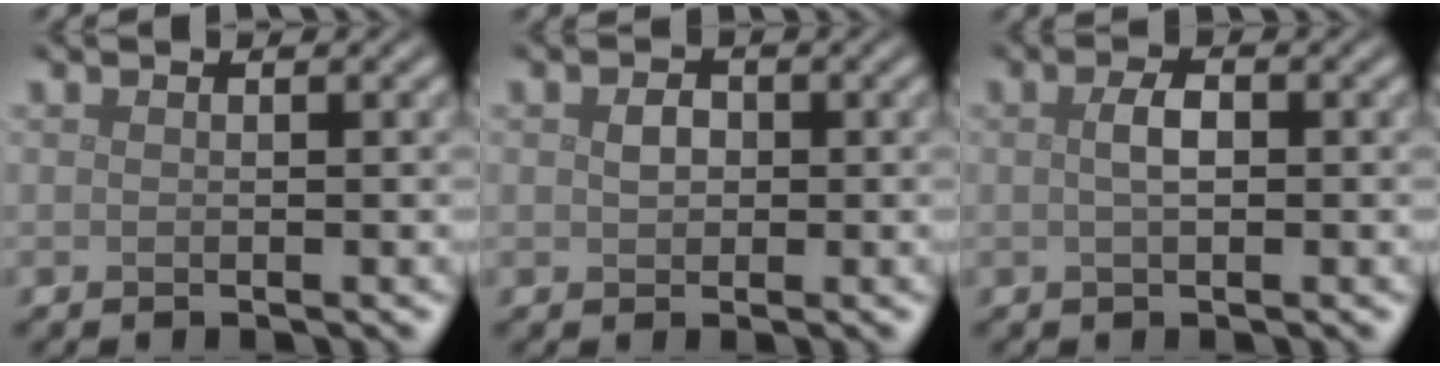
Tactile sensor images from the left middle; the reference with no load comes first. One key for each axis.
{"total": 1.4, "fx": 0.1, "fy": 1.2, "fz": 0.8, "tx": -0.017, "ty": 0.002, "tz": 0.000}
{"total": 1.9, "fx": 0.1, "fy": 0.8, "fz": 1.7, "tx": -0.035, "ty": 0.004, "tz": 0.000}